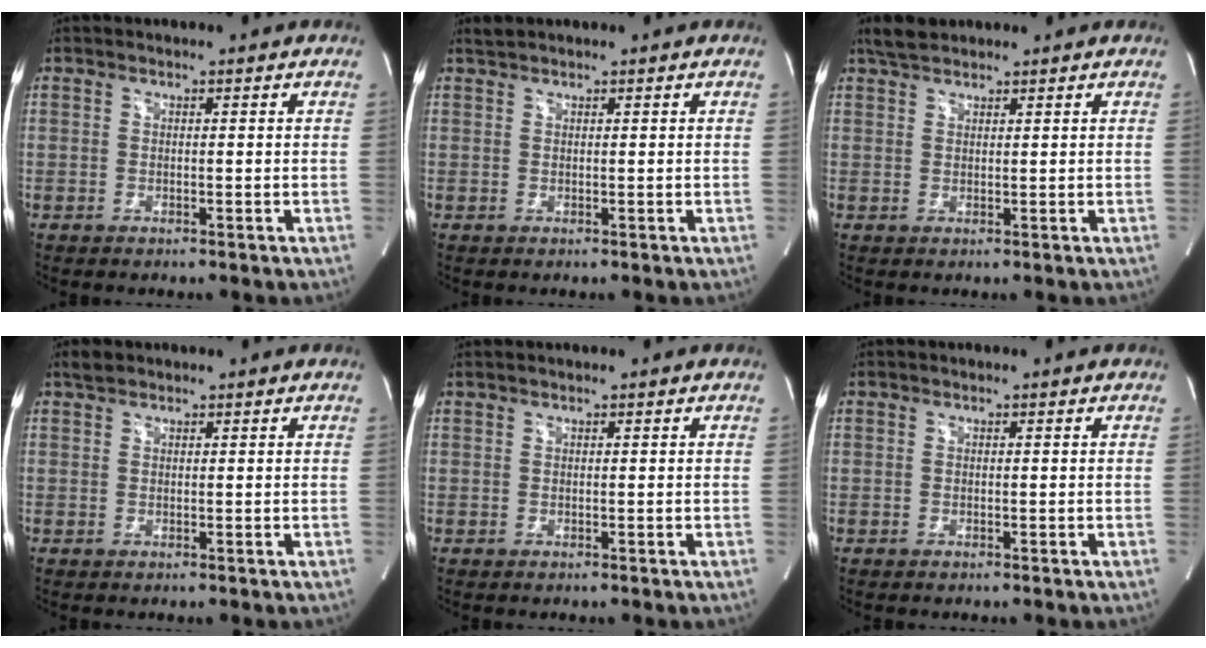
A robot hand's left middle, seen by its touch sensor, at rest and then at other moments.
{"total": 0.9, "force": [0.8, -0.1, 0.1], "torque": [-0.009, 0.010, 0.023]}
{"total": 3.1, "force": [2.7, 1.0, 1.1], "torque": [-0.029, 0.014, 0.053]}
{"total": 1.3, "force": [1.1, 0.7, 0.3], "torque": [-0.010, 0.010, 0.021]}
{"total": 1.3, "force": [1.1, -0.1, 0.6], "torque": [-0.013, 0.017, 0.025]}
{"total": 0.0}